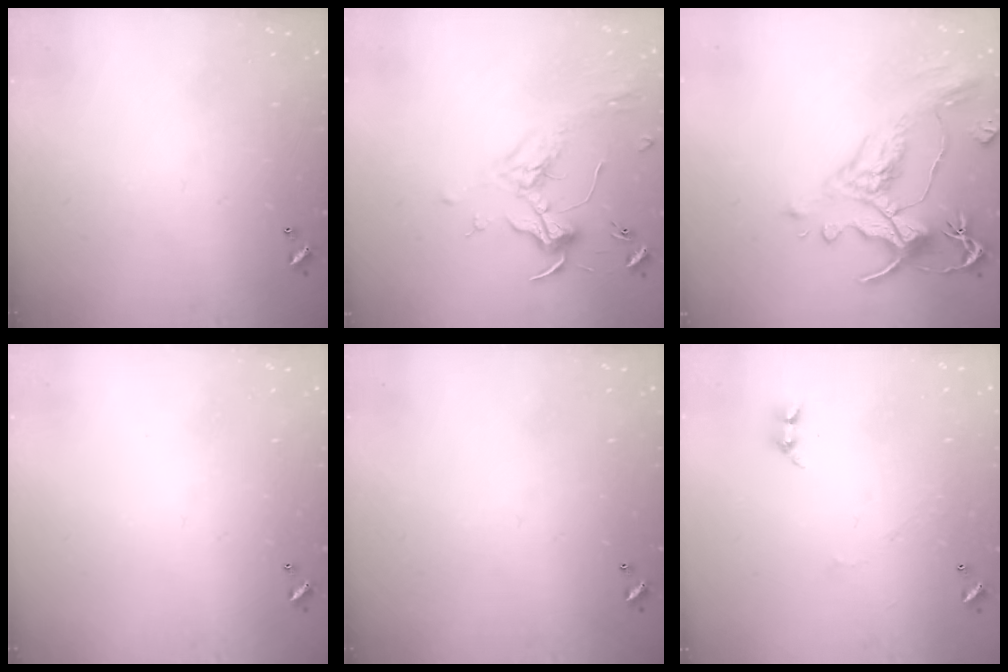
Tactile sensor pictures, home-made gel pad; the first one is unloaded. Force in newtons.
{"total": 1.8, "press": 1.6, "slide": 0.9}
{"total": 1.6, "press": 0.7, "slide": 1.4}
{"total": 0.0}
{"total": 0.0}
{"total": 0.9, "press": 0.8, "slide": 0.4}